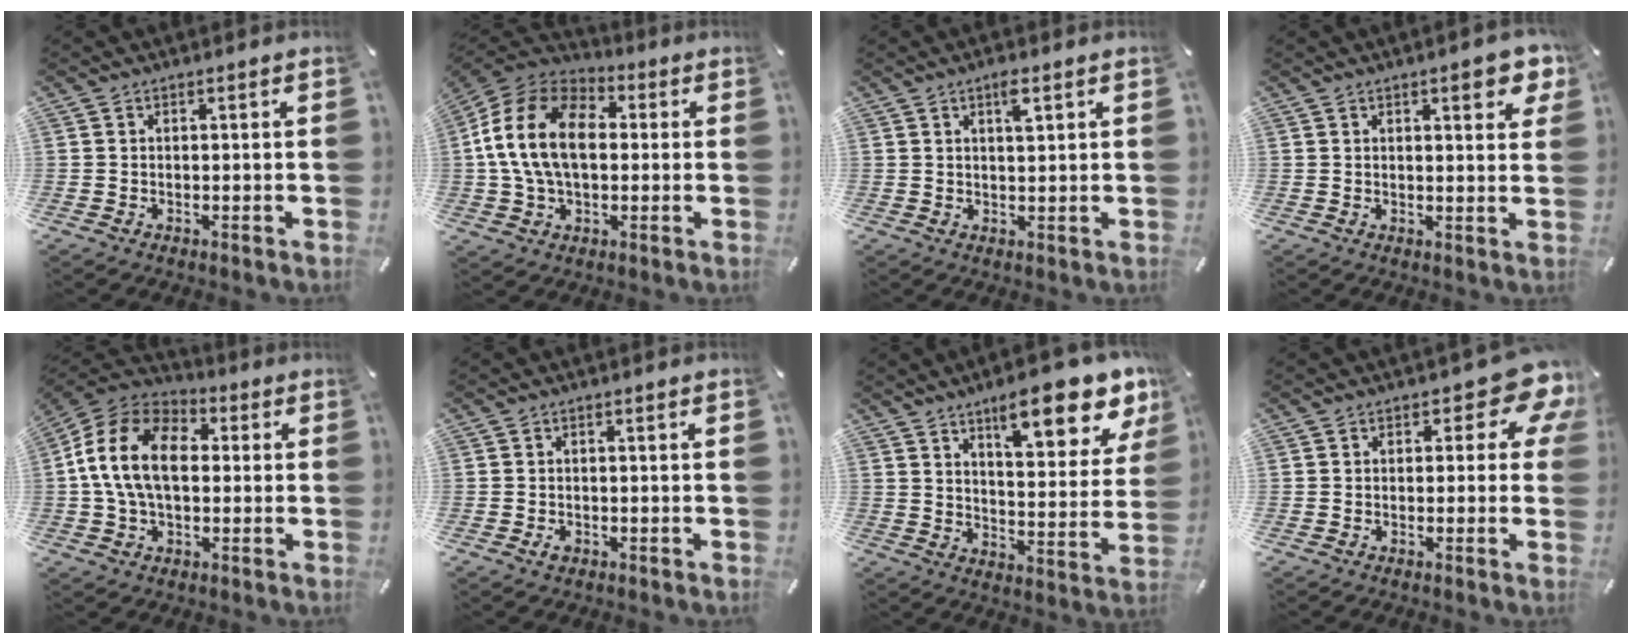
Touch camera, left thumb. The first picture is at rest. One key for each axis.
{"total": 17.0, "fx": 0.7, "fy": 11.6, "fz": 12.4, "tx": -0.279, "ty": 0.018, "tz": 0.010}
{"total": 3.2, "fx": 1.5, "fy": 0.9, "fz": 2.6, "tx": -0.041, "ty": -0.001, "tz": 0.021}
{"total": 8.1, "fx": 4.6, "fy": 2.5, "fz": 6.2, "tx": -0.078, "ty": -0.022, "tz": 0.071}
{"total": 15.1, "fx": 0.7, "fy": 10.4, "fz": 10.9, "tx": -0.249, "ty": 0.017, "tz": 0.009}
{"total": 1.4, "fx": -0.7, "fy": 0.9, "fz": 0.8, "tx": -0.022, "ty": -0.001, "tz": -0.015}
{"total": 17.2, "fx": 11.6, "fy": 5.7, "fz": 11.4, "tx": -0.152, "ty": -0.075, "tz": 0.186}
{"total": 8.4, "fx": 3.5, "fy": 4.2, "fz": 6.4, "tx": -0.070, "ty": -0.018, "tz": 0.054}